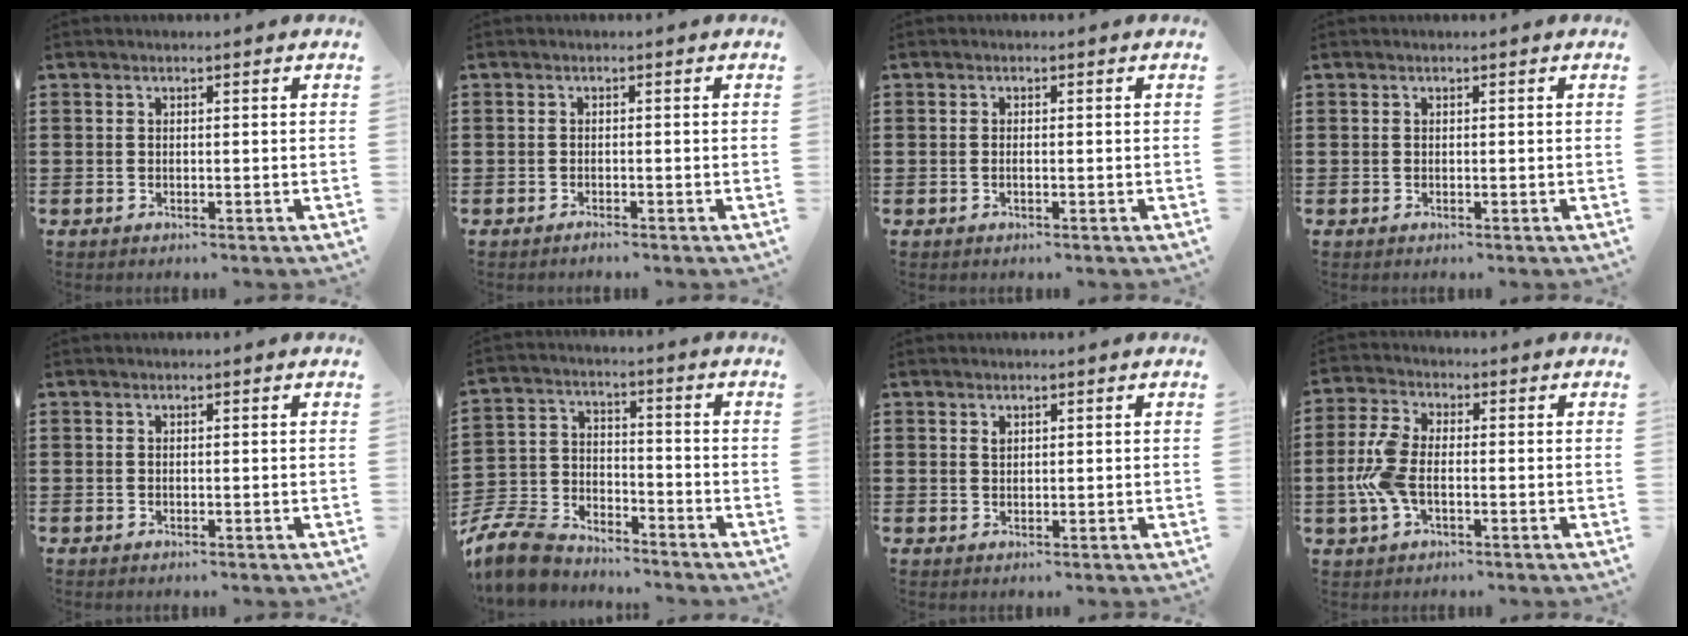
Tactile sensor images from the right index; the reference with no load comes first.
{"total": 0.8, "force": [-0.8, 0.0, 0.2], "torque": [-0.006, -0.004, -0.015]}
{"total": 0.5, "force": [-0.2, 0.0, 0.5], "torque": [-0.010, -0.003, -0.003]}
{"total": 0.0}
{"total": 0.0}
{"total": 9.4, "force": [-8.8, 2.5, 2.4], "torque": [-0.071, 0.015, -0.178]}
{"total": 0.8, "force": [0.5, 0.5, 0.4], "torque": [-0.010, 0.001, 0.010]}
{"total": 7.2, "force": [-1.3, 3.8, 6.0], "torque": [-0.155, -0.007, -0.032]}